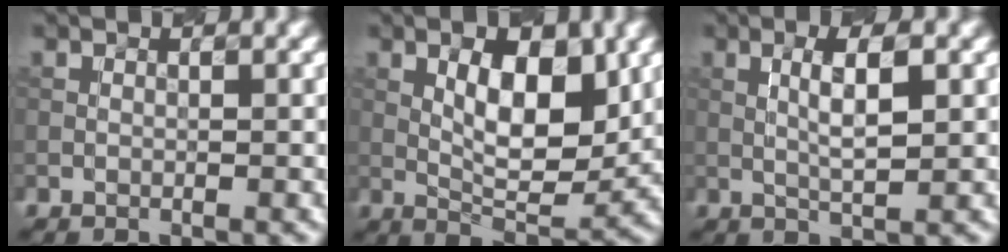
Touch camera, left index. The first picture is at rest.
{"total": 6.6, "force": [1.6, 2.7, 5.8], "torque": [-0.083, -0.004, 0.029]}
{"total": 3.6, "force": [0.7, 0.7, 3.5], "torque": [-0.064, 0.003, 0.014]}